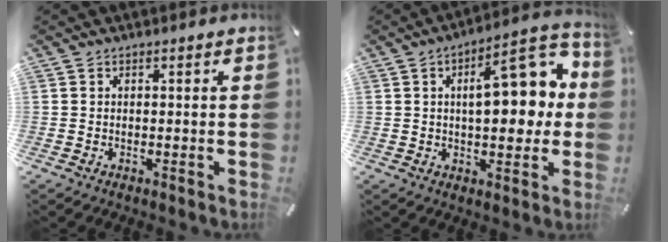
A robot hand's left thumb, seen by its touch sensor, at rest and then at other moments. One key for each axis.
{"total": 17.1, "fx": 3.1, "fy": 8.1, "fz": 14.7, "tx": -0.178, "ty": -0.018, "tz": 0.046}